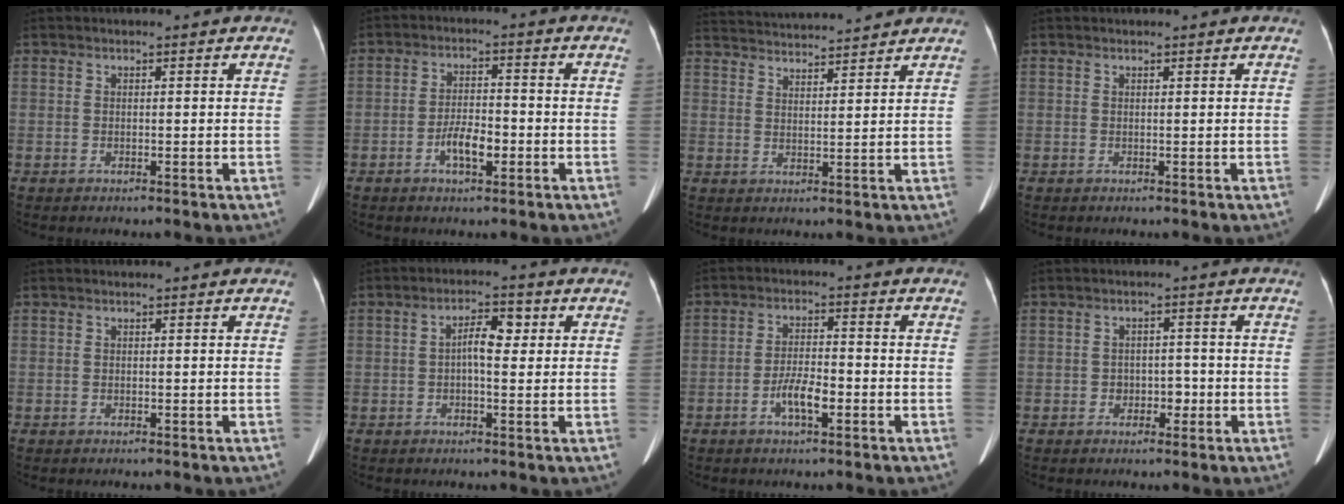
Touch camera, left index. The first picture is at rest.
{"total": 4.7, "force": [-2.4, 1.5, 3.8], "torque": [-0.067, -0.004, -0.039]}
{"total": 13.5, "force": [12.9, 0.3, 3.9], "torque": [-0.077, 0.017, 0.198]}
{"total": 0.8, "force": [0.7, 0.0, 0.4], "torque": [-0.008, 0.004, 0.011]}
{"total": 0.0}
{"total": 4.1, "force": [0.1, 1.4, 3.8], "torque": [-0.063, 0.011, 0.005]}
{"total": 4.6, "force": [-2.4, 1.1, 3.8], "torque": [-0.068, -0.005, -0.041]}
{"total": 2.4, "force": [-1.3, 1.5, 1.3], "torque": [-0.008, -0.001, -0.015]}